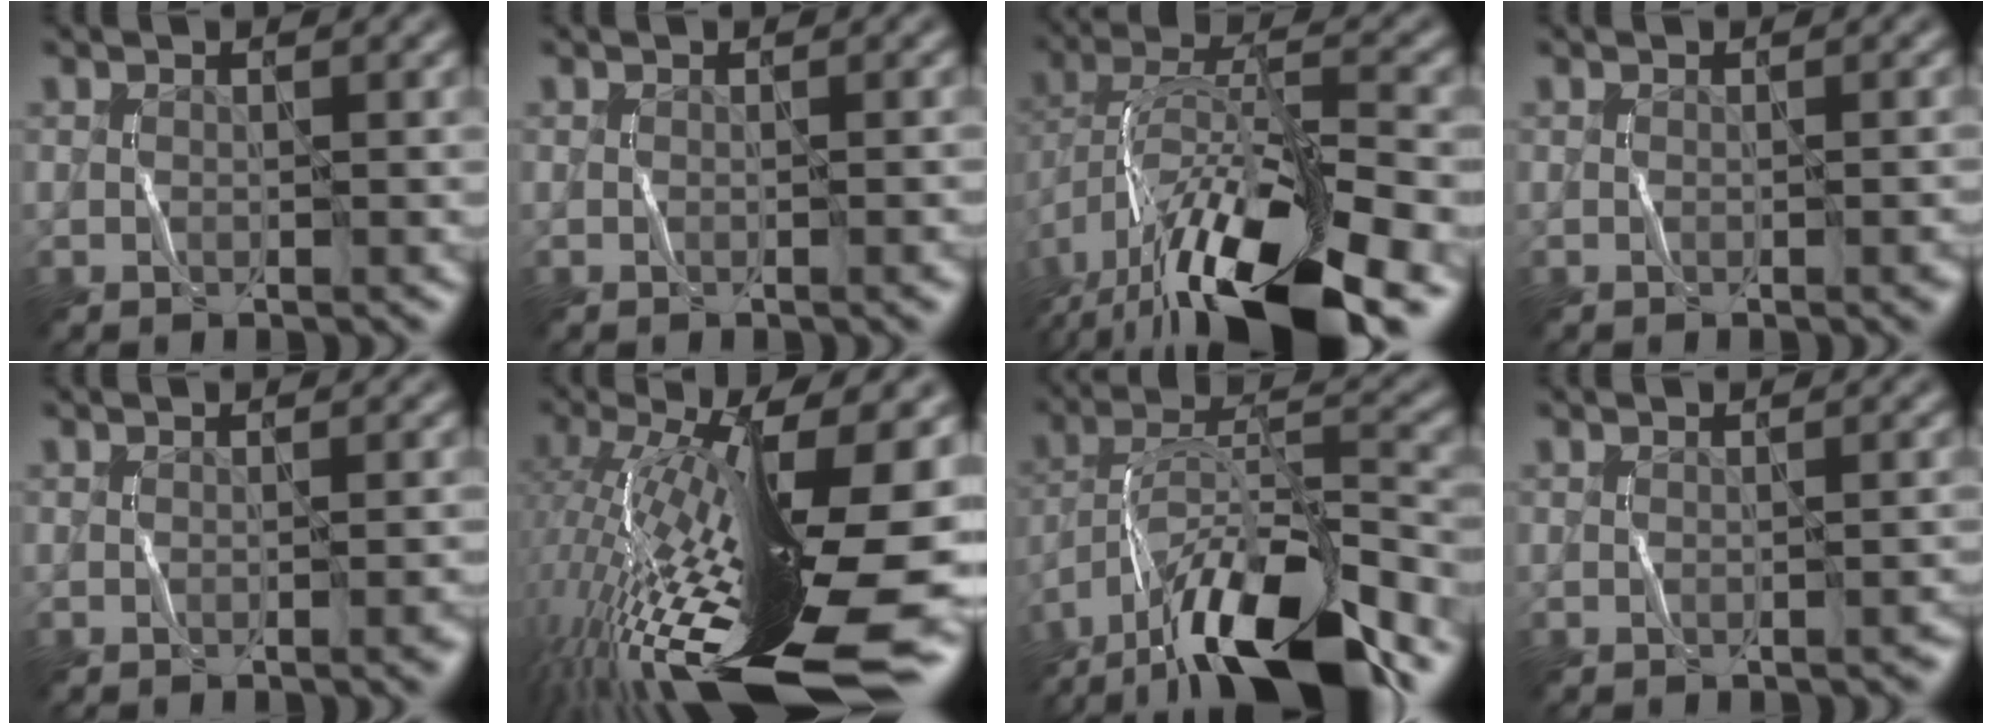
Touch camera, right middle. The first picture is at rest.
{"total": 1.4, "force": [-0.2, 0.6, 1.2], "torque": [0.000, 0.004, -0.002]}
{"total": 15.4, "force": [-7.9, 6.5, 11.5], "torque": [-0.213, 0.004, -0.134]}
{"total": 1.5, "force": [-0.4, 0.5, 1.3], "torque": [-0.003, 0.006, -0.001]}
{"total": 2.8, "force": [-0.8, 1.1, 2.4], "torque": [-0.004, 0.012, -0.006]}
{"total": 19.7, "force": [-4.2, 5.2, 18.6], "torque": [-0.308, 0.010, -0.077]}
{"total": 15.4, "force": [-10.8, 4.7, 9.9], "torque": [-0.194, 0.012, -0.189]}
{"total": 1.1, "force": [-0.5, 0.4, 0.9], "torque": [-0.002, 0.008, -0.005]}